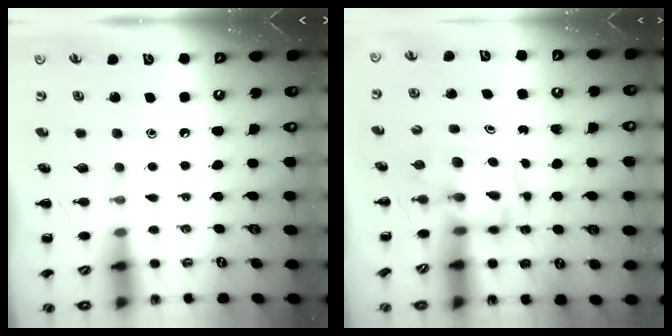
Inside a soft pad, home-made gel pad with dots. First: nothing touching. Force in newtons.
{"total": 2.7, "press": 2.7, "slide": 0.2}